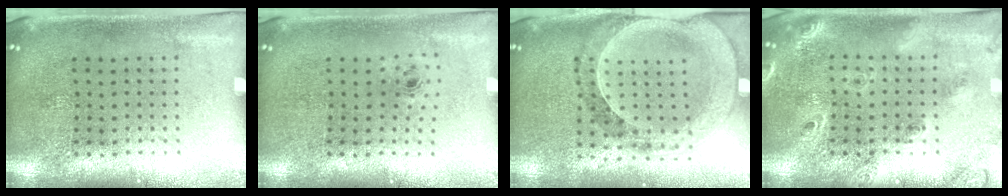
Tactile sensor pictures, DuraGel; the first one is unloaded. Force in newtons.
{"total": 0.7, "press": 0.3, "slide": 0.6}
{"total": 1.5, "press": 1.5, "slide": 0.3}
{"total": 1.8, "press": 1.7, "slide": 0.7}